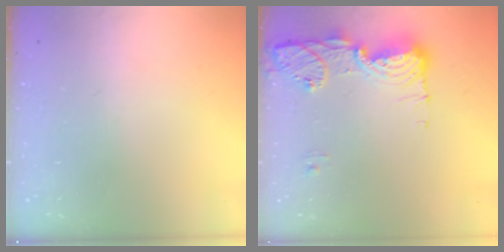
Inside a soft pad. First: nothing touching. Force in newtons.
{"total": 16.1, "press": 15.2, "slide": 5.3}